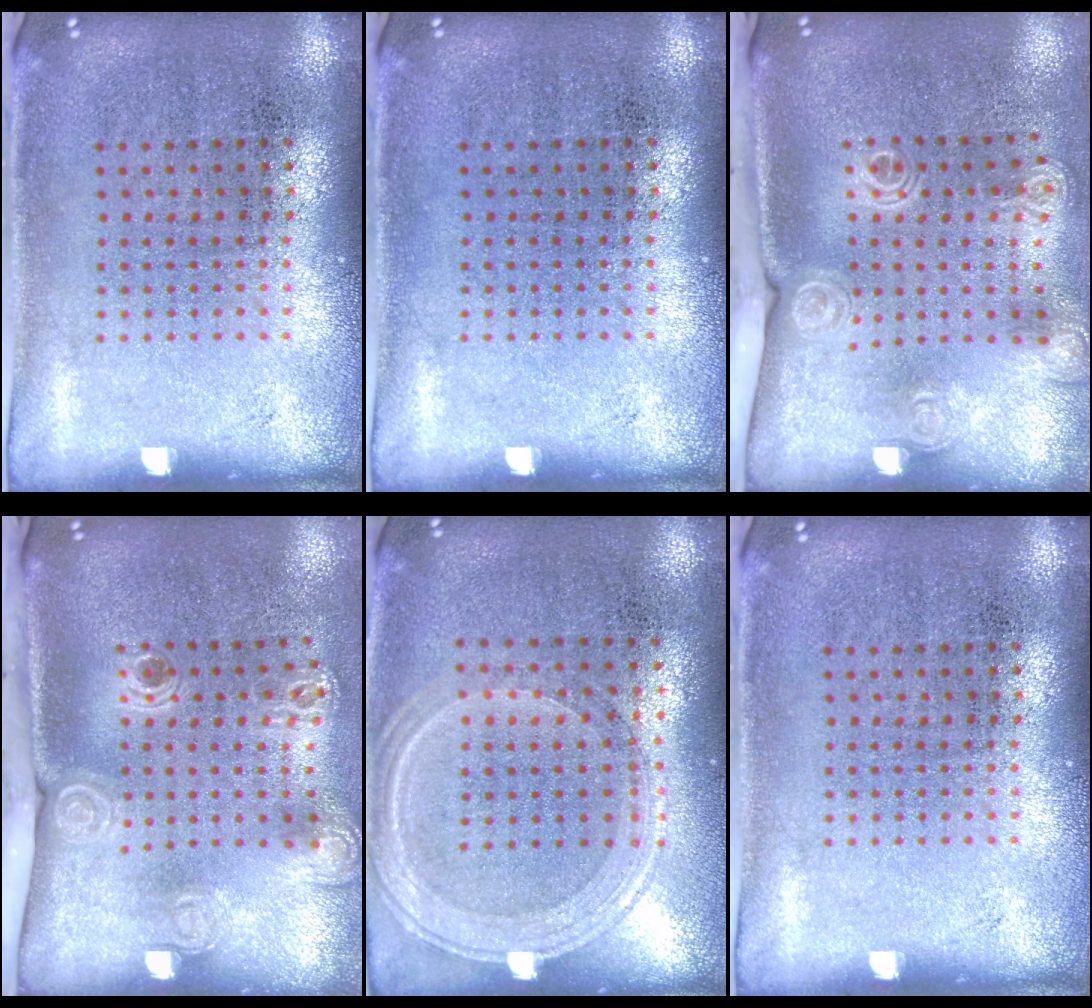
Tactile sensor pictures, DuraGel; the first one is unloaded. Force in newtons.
{"total": 0.0}
{"total": 2.0, "press": 1.6, "slide": 1.3}
{"total": 2.3, "press": 1.6, "slide": 1.6}
{"total": 1.3, "press": 1.3, "slide": 0.3}
{"total": 0.0}